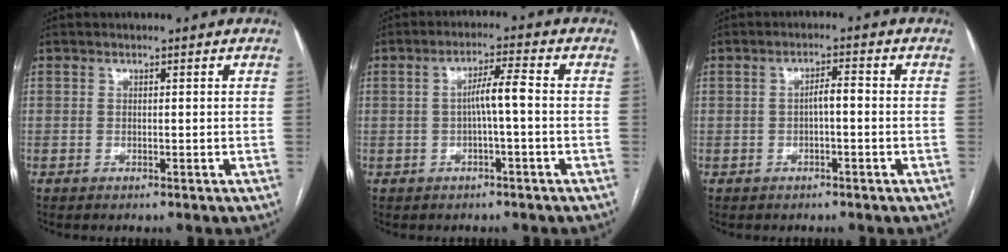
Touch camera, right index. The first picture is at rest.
{"total": 4.2, "force": [-0.4, 0.2, 4.2], "torque": [-0.068, 0.013, -0.004]}
{"total": 2.5, "force": [-0.4, 0.6, 2.3], "torque": [-0.037, 0.010, -0.005]}